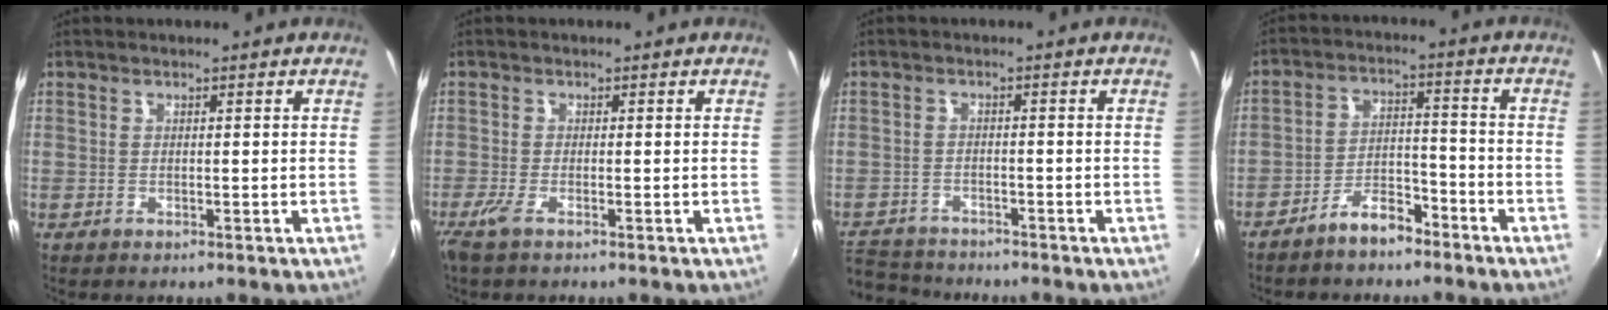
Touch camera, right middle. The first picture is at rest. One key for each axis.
{"total": 2.3, "fx": -1.5, "fy": 0.1, "fz": 1.8, "tx": -0.040, "ty": -0.010, "tz": -0.031}
{"total": 7.7, "fx": -7.3, "fy": 2.1, "fz": 1.3, "tx": -0.056, "ty": -0.001, "tz": -0.130}
{"total": 6.8, "fx": -5.4, "fy": 2.6, "fz": 3.2, "tx": -0.067, "ty": 0.021, "tz": -0.086}